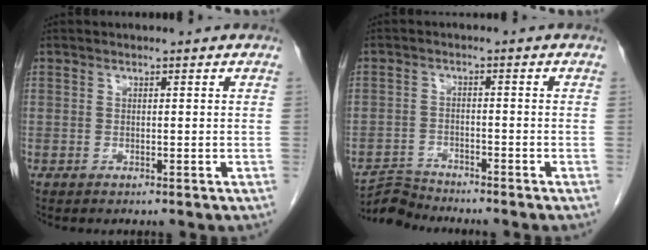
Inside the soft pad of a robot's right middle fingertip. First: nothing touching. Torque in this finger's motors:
{"motor_torque": [0.02, -0.21, -0.18, -0.04]}